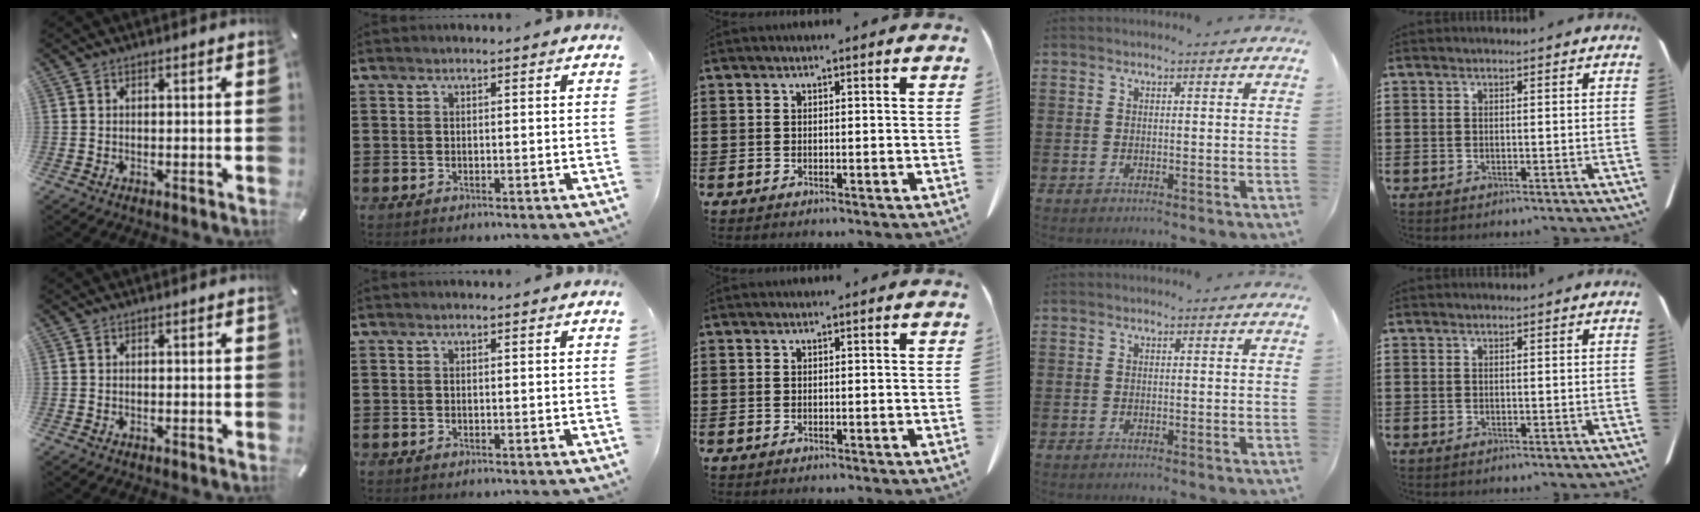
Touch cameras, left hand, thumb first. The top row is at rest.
{}